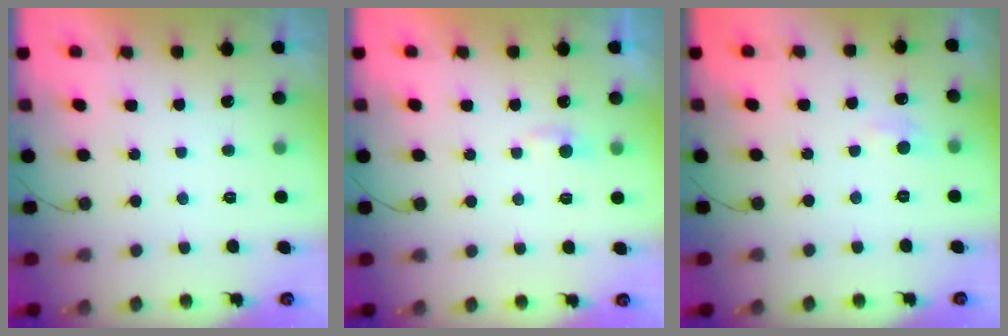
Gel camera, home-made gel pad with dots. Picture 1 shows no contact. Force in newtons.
{"total": 3.3, "press": 3.3, "slide": 0.4}
{"total": 5.0, "press": 5.0, "slide": 0.6}